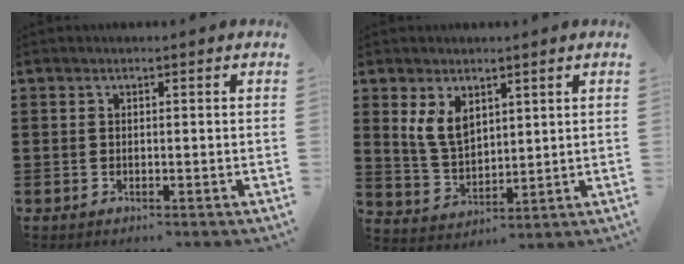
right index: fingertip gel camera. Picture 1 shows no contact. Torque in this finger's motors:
{"motor_torque": [1.09, 1.05, 0.56, 0.06]}